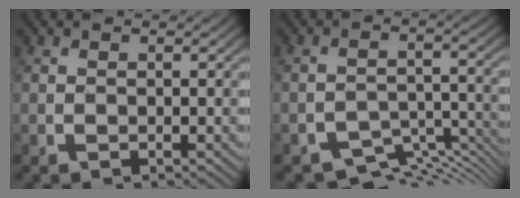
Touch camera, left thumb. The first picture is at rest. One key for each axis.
{"total": 7.0, "fx": -5.8, "fy": 2.7, "fz": 2.9, "tx": -0.041, "ty": -0.019, "tz": -0.089}